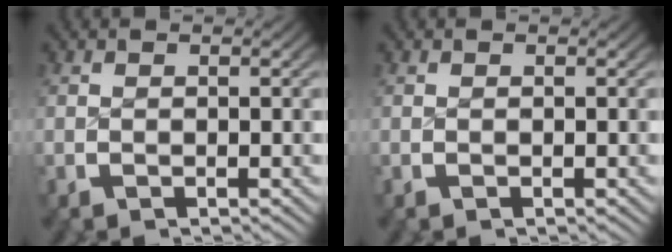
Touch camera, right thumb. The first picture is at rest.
{"total": 0.0}